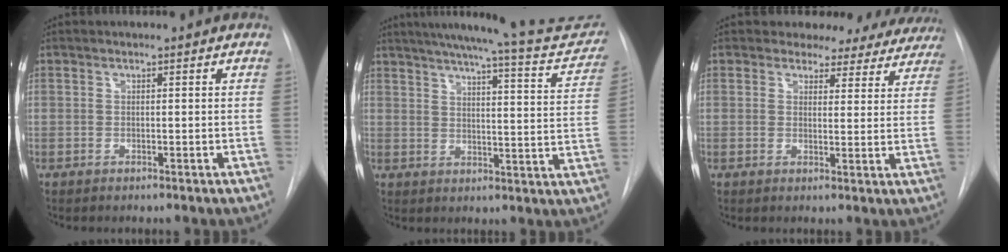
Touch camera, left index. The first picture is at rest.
{"total": 20.4, "force": [18.8, 1.6, 7.8], "torque": [-0.109, -0.049, 0.225]}
{"total": 12.0, "force": [10.7, 5.2, 1.3], "torque": [0.014, -0.017, 0.096]}